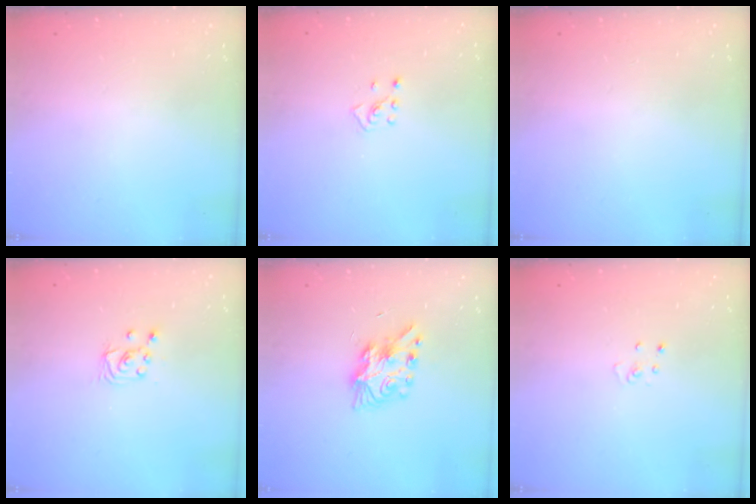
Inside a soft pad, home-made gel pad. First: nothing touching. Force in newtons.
{"total": 2.5, "press": 2.4, "slide": 0.7}
{"total": 0.0}
{"total": 3.4, "press": 3.4, "slide": 0.3}
{"total": 8.2, "press": 8.1, "slide": 0.3}
{"total": 2.5, "press": 2.5, "slide": 0.3}